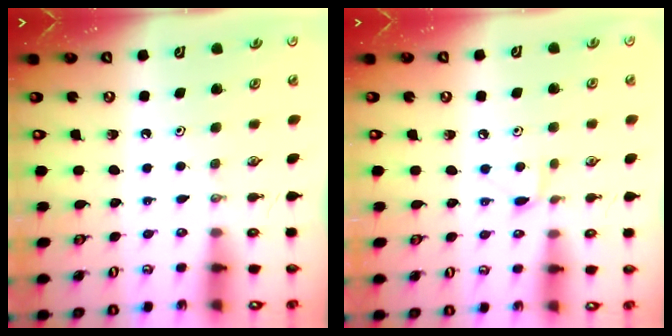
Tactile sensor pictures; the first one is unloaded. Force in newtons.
{"total": 6.1, "press": 6.1, "slide": 0.7}